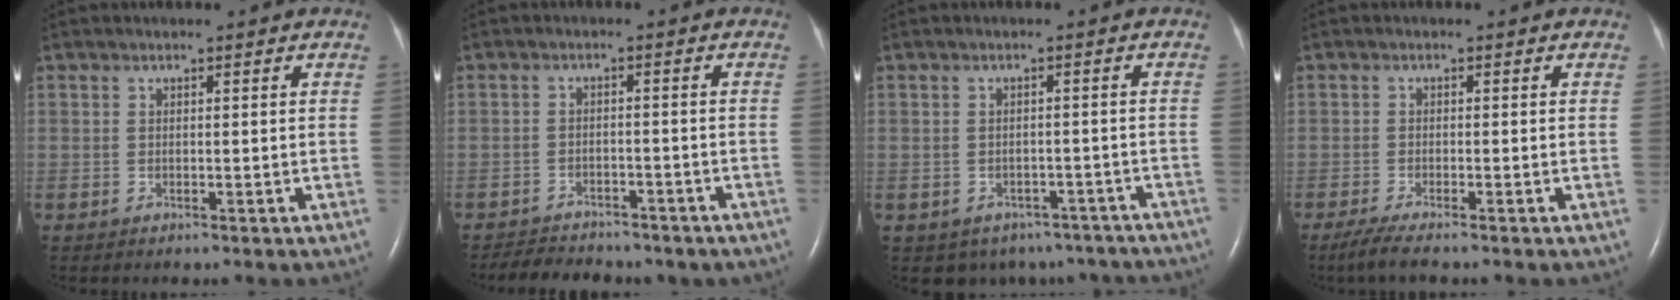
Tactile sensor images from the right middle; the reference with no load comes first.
{"total": 9.7, "force": [-8.1, 4.1, 3.6], "torque": [-0.071, 0.008, -0.100]}
{"total": 10.9, "force": [-8.5, 6.2, 2.5], "torque": [-0.032, 0.008, -0.085]}
{"total": 3.4, "force": [-2.6, -0.1, 2.1], "torque": [-0.050, -0.011, -0.050]}